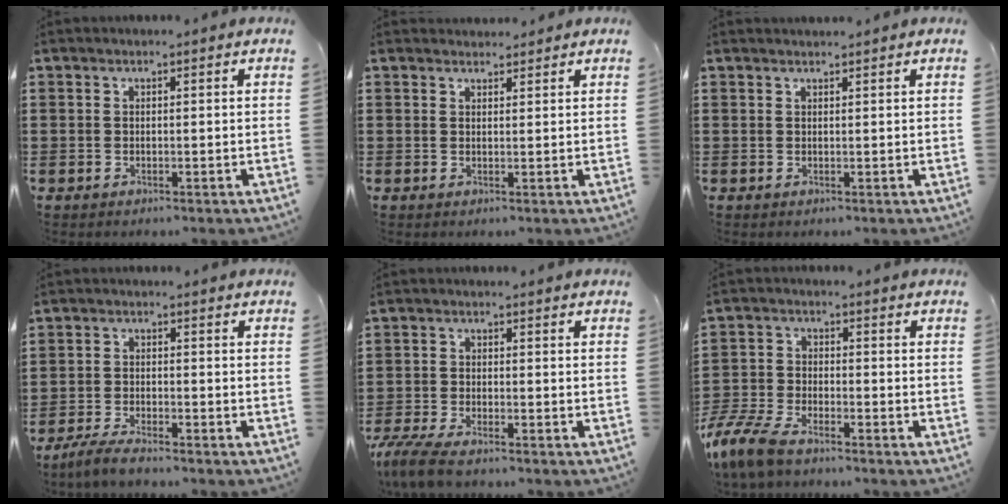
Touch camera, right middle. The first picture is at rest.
{"total": 1.7, "force": [1.6, 0.5, -0.1], "torque": [0.005, 0.000, 0.031]}
{"total": 0.9, "force": [0.9, 0.0, 0.0], "torque": [-0.002, -0.002, 0.017]}
{"total": 3.6, "force": [-3.3, 0.4, 1.3], "torque": [-0.037, -0.004, -0.070]}
{"total": 4.8, "force": [-4.2, 0.8, 2.1], "torque": [-0.070, -0.013, -0.092]}
{"total": 7.4, "force": [-6.3, 2.1, 3.3], "torque": [-0.094, -0.002, -0.130]}